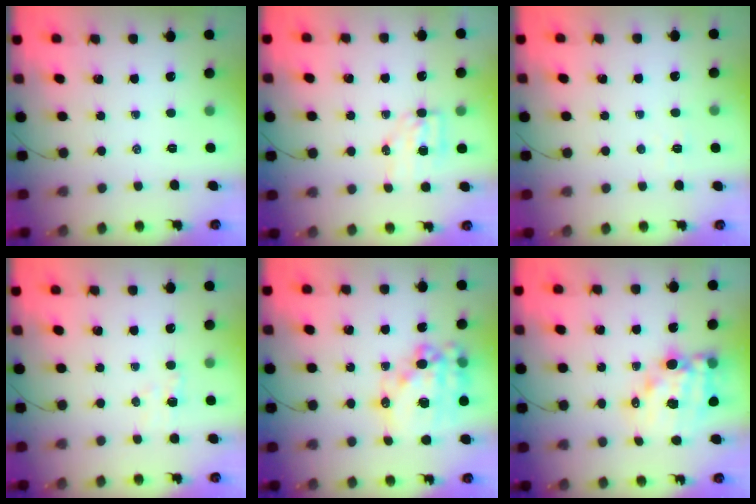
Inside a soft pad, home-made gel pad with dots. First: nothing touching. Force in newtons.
{"total": 5.0, "press": 4.9, "slide": 0.6}
{"total": 2.6, "press": 2.6, "slide": 0.5}
{"total": 3.3, "press": 3.1, "slide": 1.2}
{"total": 21.4, "press": 20.9, "slide": 4.6}
{"total": 13.3, "press": 12.8, "slide": 3.4}